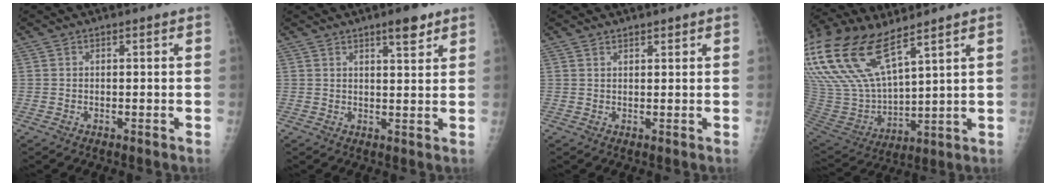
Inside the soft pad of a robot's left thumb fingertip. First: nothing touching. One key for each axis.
{"total": 4.7, "fx": 3.2, "fy": 1.2, "fz": 3.2, "tx": -0.039, "ty": -0.019, "tz": 0.045}
{"total": 1.2, "fx": 1.0, "fy": 0.5, "fz": 0.2, "tx": 0.008, "ty": -0.007, "tz": 0.016}
{"total": 22.5, "fx": 14.0, "fy": 8.7, "fz": 15.4, "tx": -0.343, "ty": -0.034, "tz": 0.281}